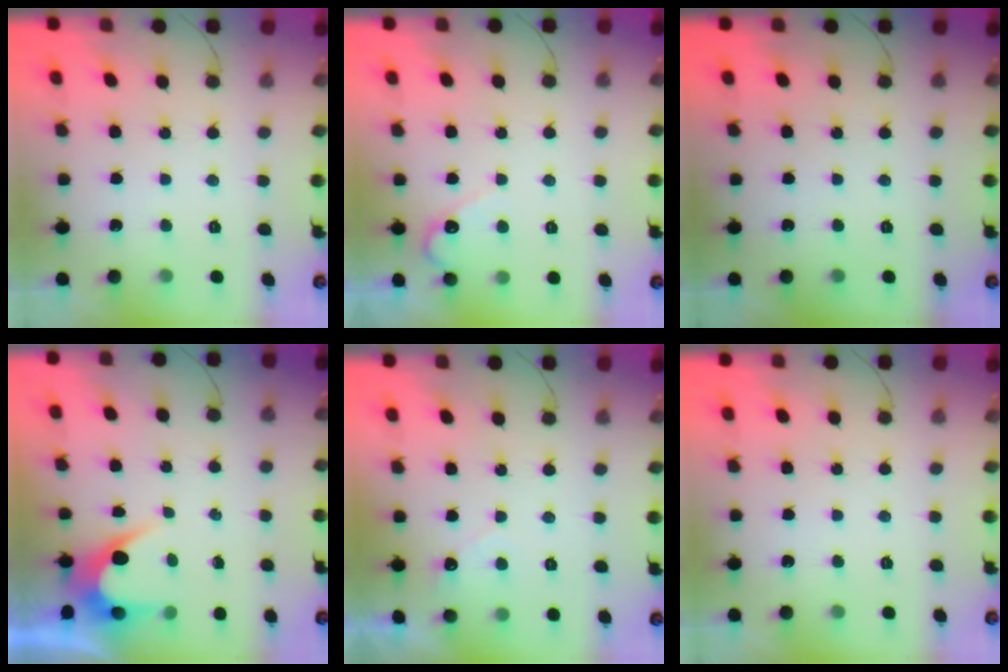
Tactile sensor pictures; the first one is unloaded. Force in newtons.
{"total": 3.0, "press": 3.0, "slide": 0.2}
{"total": 0.0}
{"total": 4.3, "press": 4.3, "slide": 0.3}
{"total": 2.9, "press": 2.9, "slide": 0.1}
{"total": 0.0}